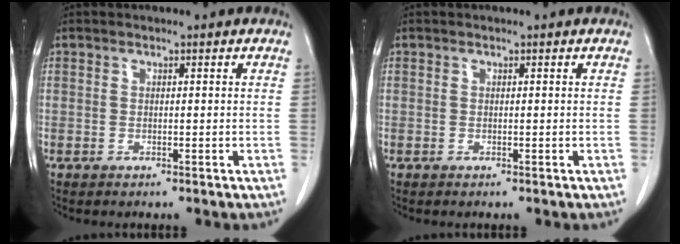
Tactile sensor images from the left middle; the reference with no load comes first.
{"total": 0.0}